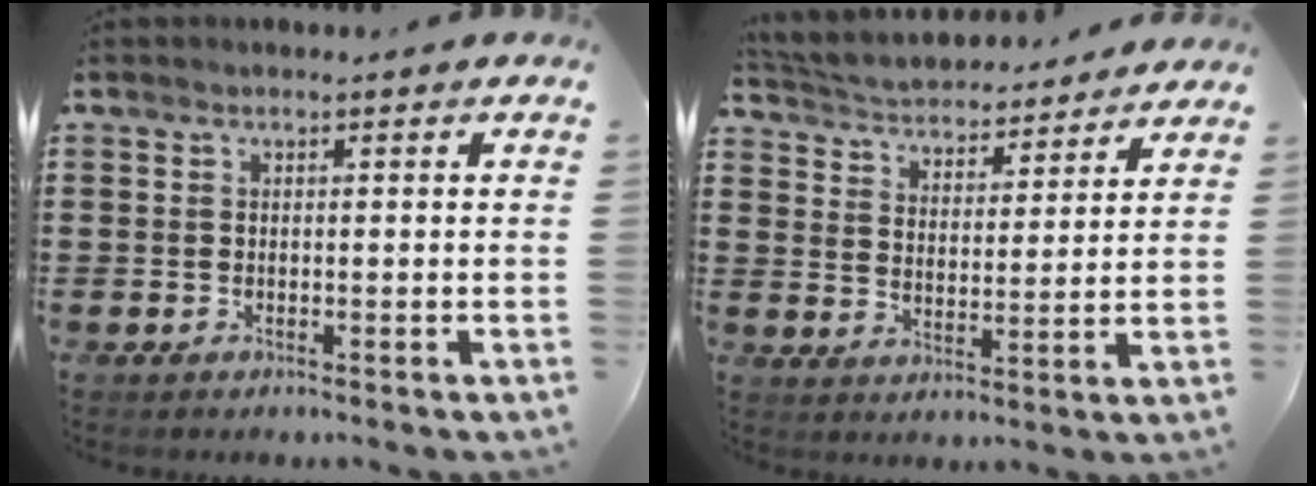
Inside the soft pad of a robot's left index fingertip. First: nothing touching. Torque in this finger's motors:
{"motor_torque": [0.04, -0.04, 0.36, 0.14]}